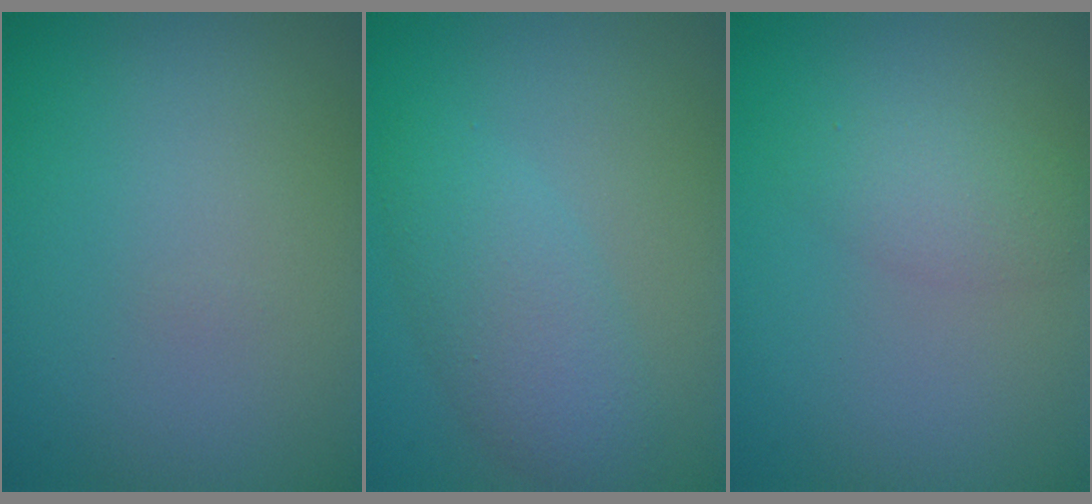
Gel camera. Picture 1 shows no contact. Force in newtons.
{"total": 3.7, "press": 3.7, "slide": 0.2}
{"total": 2.0, "press": 2.0, "slide": 0.1}